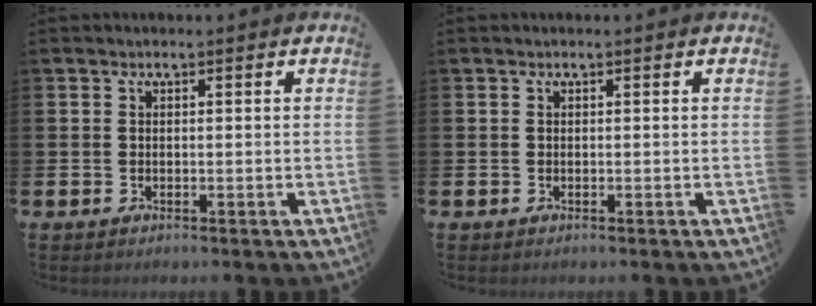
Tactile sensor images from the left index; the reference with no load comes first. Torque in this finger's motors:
{"motor_torque": [0.00, 0.00, 0.00, 0.00]}